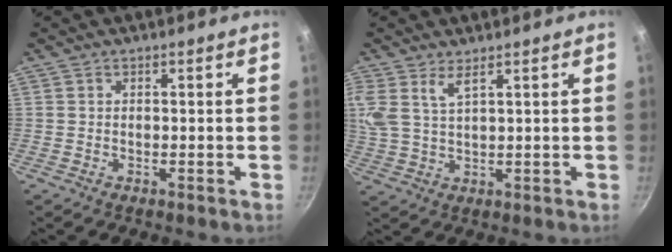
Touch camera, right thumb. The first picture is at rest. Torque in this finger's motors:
{"motor_torque": [0.08, 0.30, -0.19, 0.32, 0.13]}